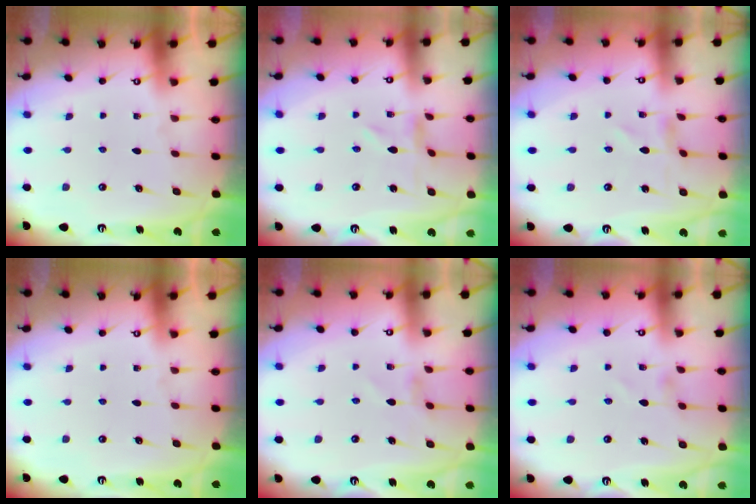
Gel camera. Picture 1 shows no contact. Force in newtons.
{"total": 0.0}
{"total": 0.0}
{"total": 0.0}
{"total": 3.9, "press": 3.8, "slide": 0.5}
{"total": 0.6, "press": 0.6, "slide": 0.1}